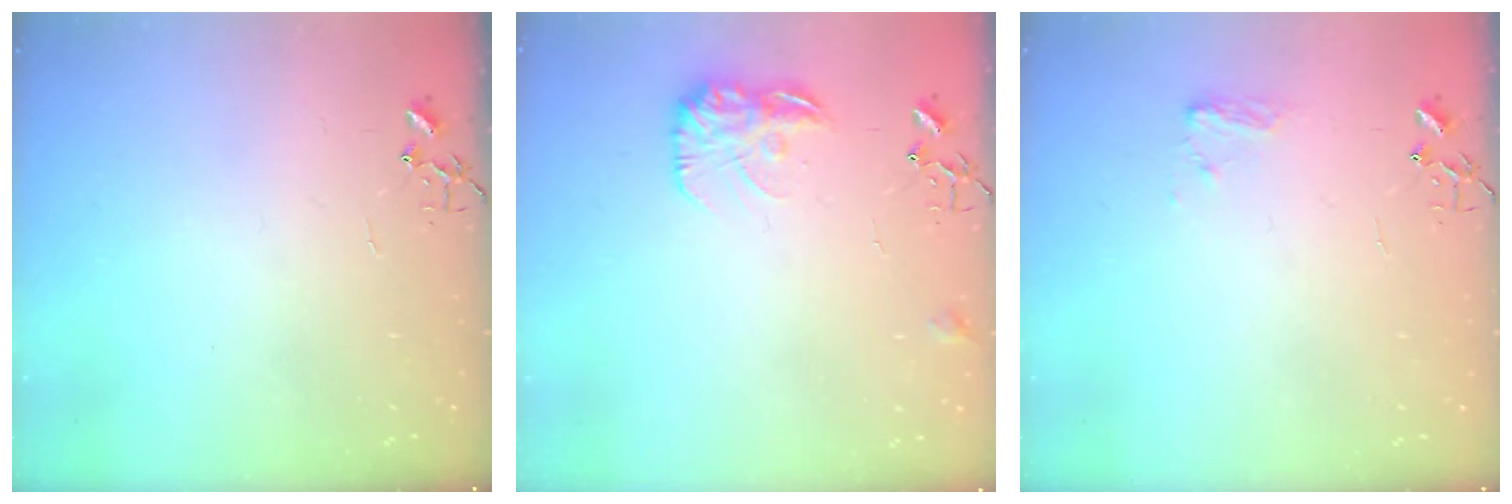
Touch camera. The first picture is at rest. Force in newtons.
{"total": 11.7, "press": 11.7, "slide": 0.4}
{"total": 7.2, "press": 7.2, "slide": 0.5}